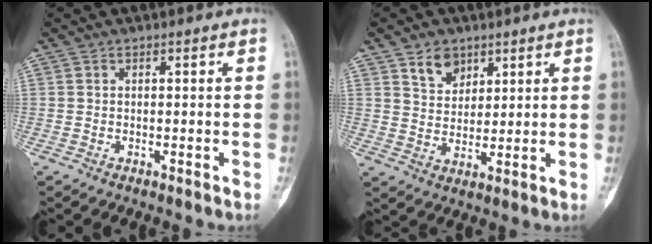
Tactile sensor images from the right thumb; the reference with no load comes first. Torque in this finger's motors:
{"motor_torque": [-0.33, 0.27, -0.02, 0.15, 0.09]}